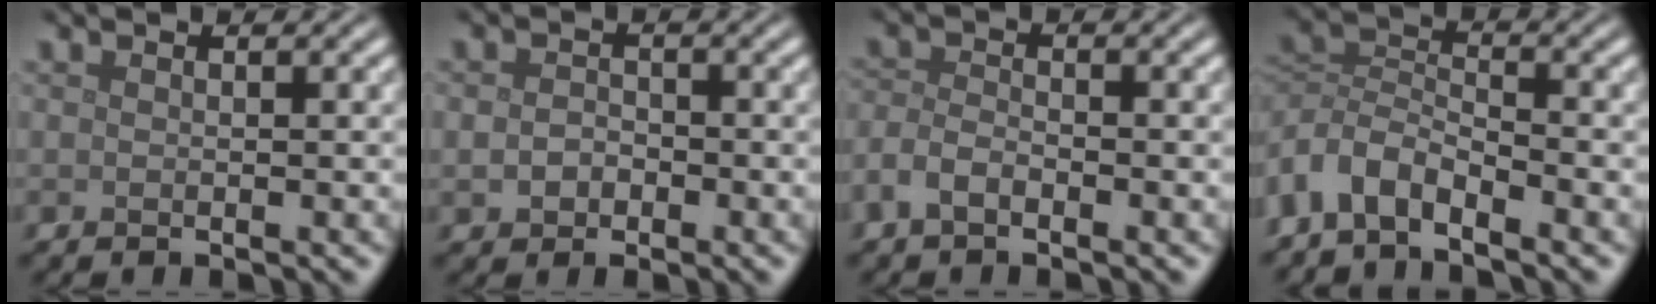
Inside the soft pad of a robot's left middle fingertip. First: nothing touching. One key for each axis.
{"total": 1.6, "fx": -0.5, "fy": 1.3, "fz": 0.8, "tx": -0.017, "ty": -0.002, "tz": -0.012}
{"total": 2.1, "fx": -1.4, "fy": 0.9, "fz": 1.3, "tx": -0.030, "ty": 0.002, "tz": -0.036}
{"total": 4.3, "fx": -3.1, "fy": 1.9, "fz": 2.2, "tx": -0.046, "ty": -0.002, "tz": -0.073}